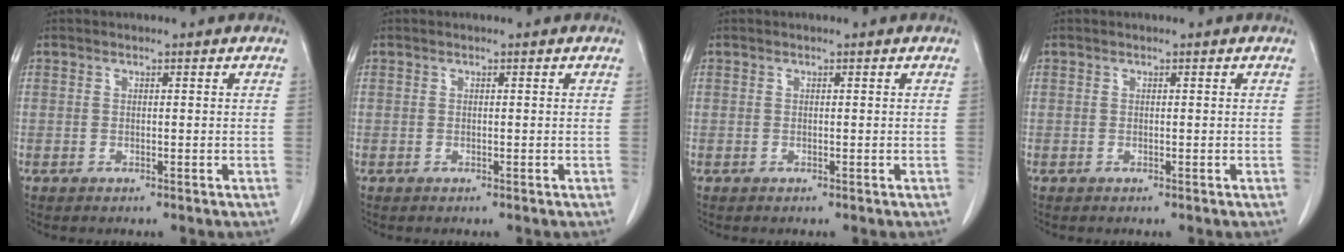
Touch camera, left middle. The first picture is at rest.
{"total": 0.0}
{"total": 0.0}
{"total": 0.0}